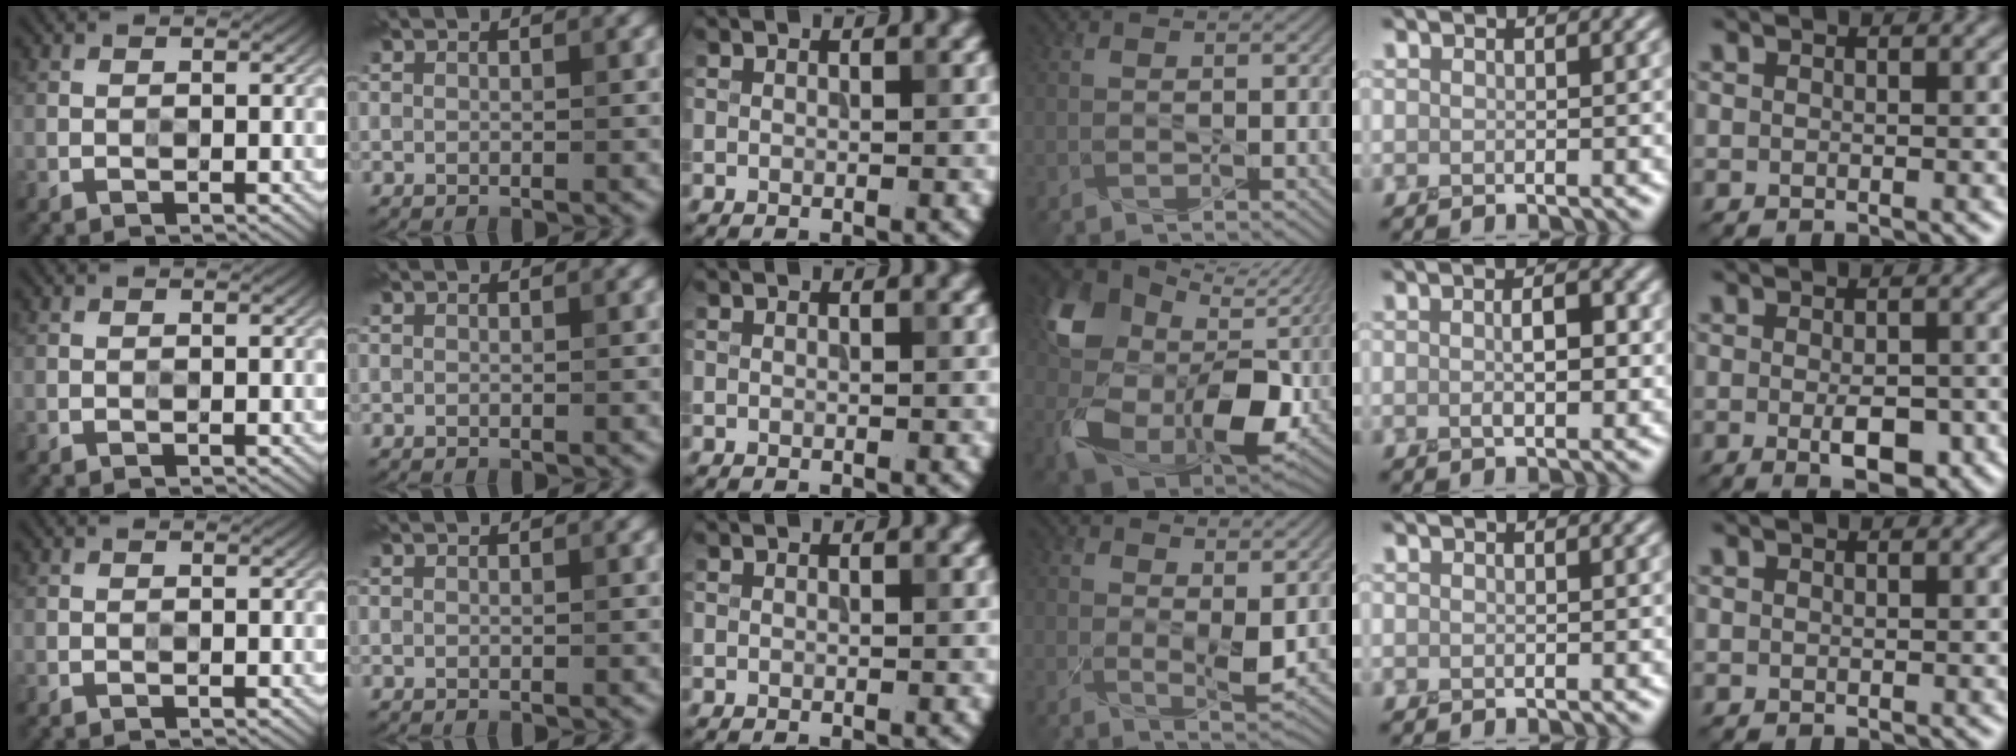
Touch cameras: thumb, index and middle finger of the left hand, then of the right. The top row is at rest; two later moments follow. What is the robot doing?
{"motion": "squeeze", "object": "stress ball aka squeeze ball"}